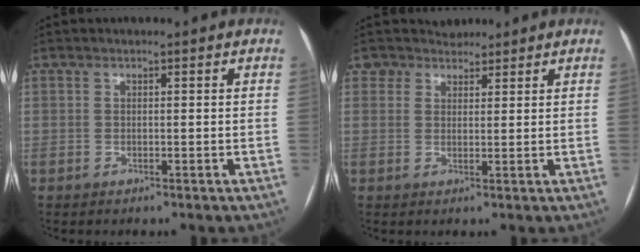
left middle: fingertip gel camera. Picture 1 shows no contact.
{"total": 2.5, "force": [2.1, 1.2, -0.7], "torque": [0.014, 0.007, 0.031]}